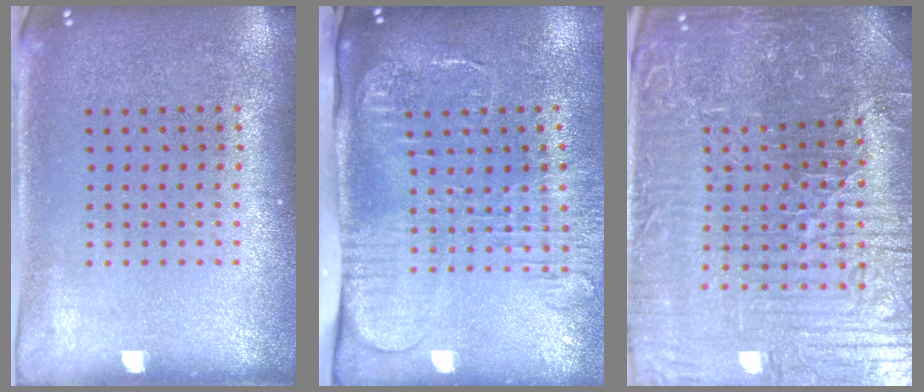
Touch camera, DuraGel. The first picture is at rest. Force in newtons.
{"total": 2.7, "press": 2.0, "slide": 1.7}
{"total": 6.2, "press": 5.8, "slide": 2.1}